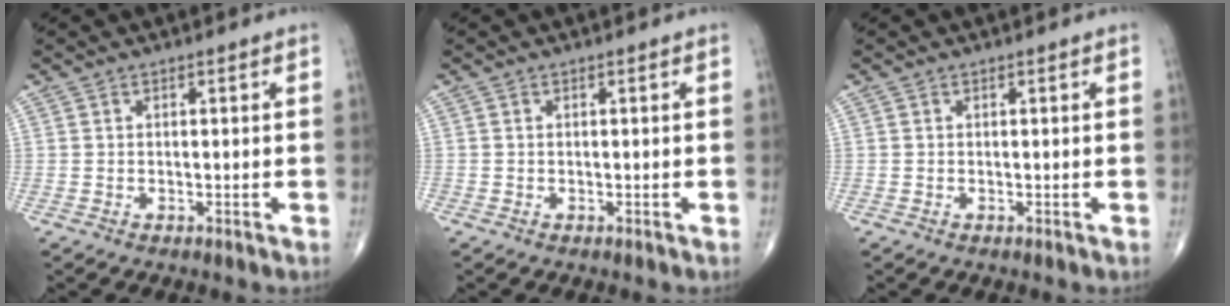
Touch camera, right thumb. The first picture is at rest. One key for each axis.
{"total": 0.0}
{"total": 0.0}